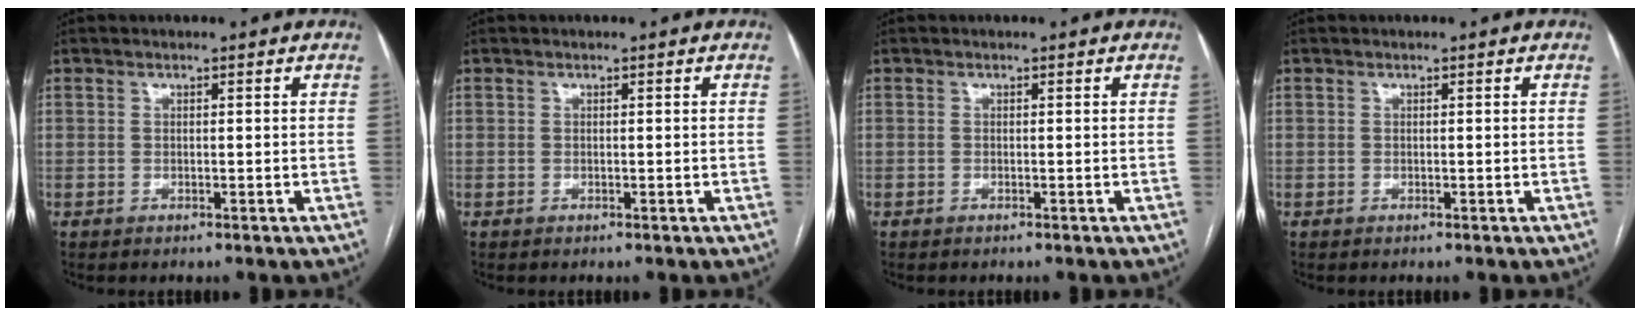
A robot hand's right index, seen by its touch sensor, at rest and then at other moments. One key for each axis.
{"total": 0.0}
{"total": 0.0}
{"total": 0.0}